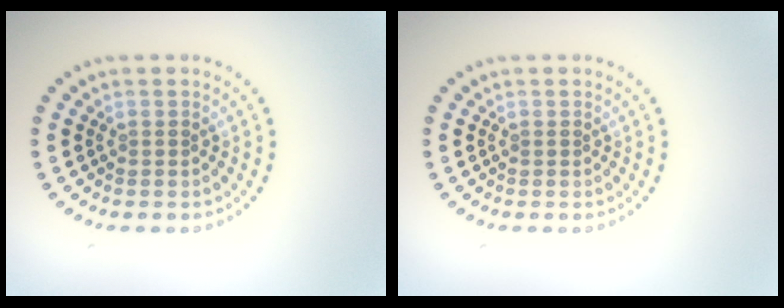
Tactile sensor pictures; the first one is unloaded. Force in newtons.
{"total": 0.0}